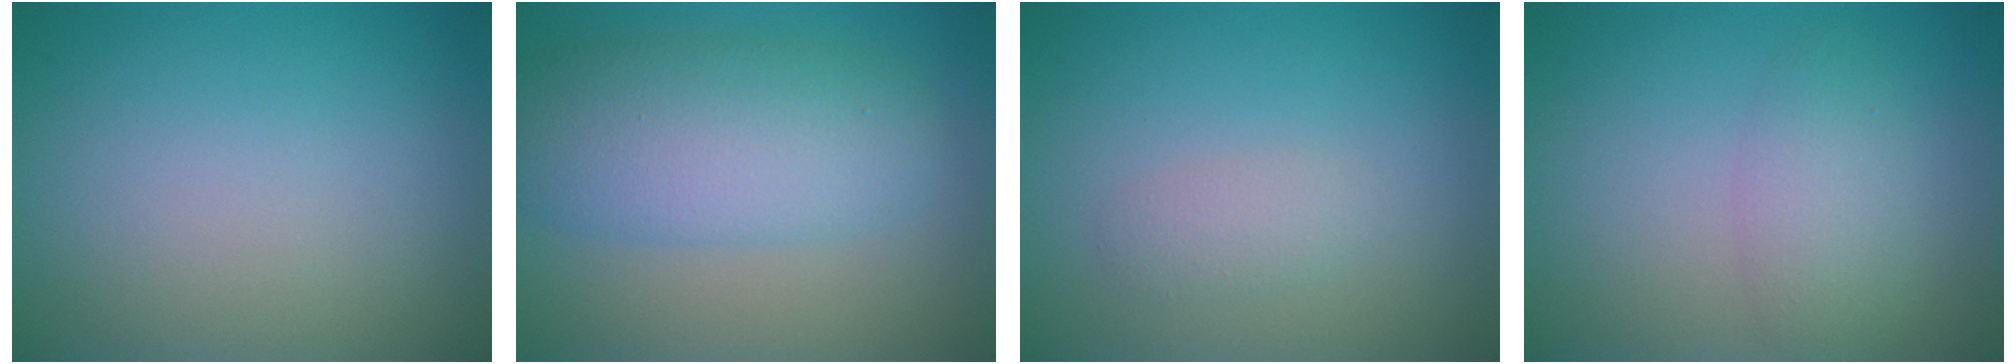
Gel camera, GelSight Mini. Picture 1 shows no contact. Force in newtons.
{"total": 6.9, "press": 6.8, "slide": 0.3}
{"total": 1.4, "press": 1.4, "slide": 0.1}
{"total": 2.7, "press": 2.7, "slide": 0.1}